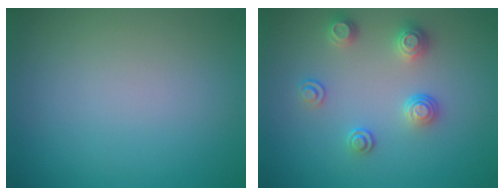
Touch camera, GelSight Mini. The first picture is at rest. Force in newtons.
{"total": 2.6, "press": 2.6, "slide": 0.6}